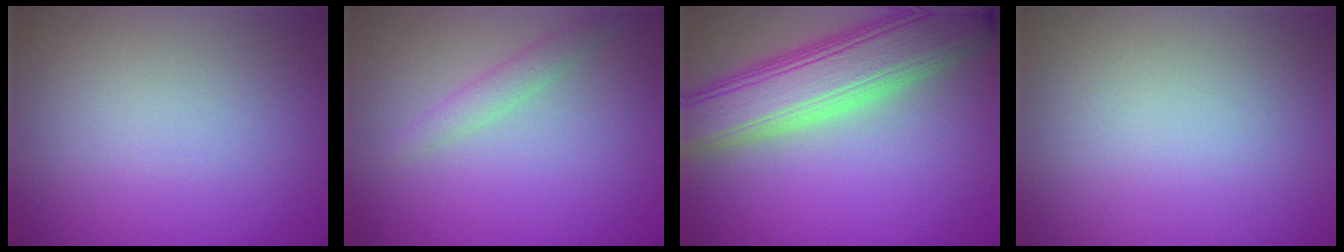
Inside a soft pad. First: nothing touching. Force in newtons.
{"total": 1.5, "press": 1.5, "slide": 0.1}
{"total": 8.7, "press": 8.7, "slide": 0.5}
{"total": 0.0}